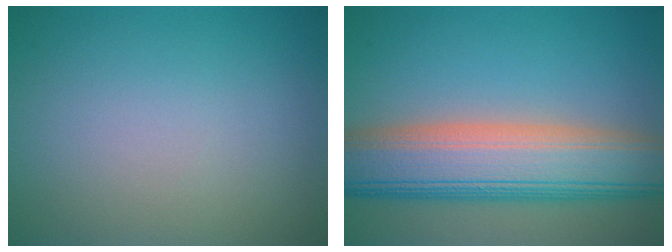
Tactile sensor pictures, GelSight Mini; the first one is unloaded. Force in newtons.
{"total": 10.6, "press": 10.5, "slide": 0.6}